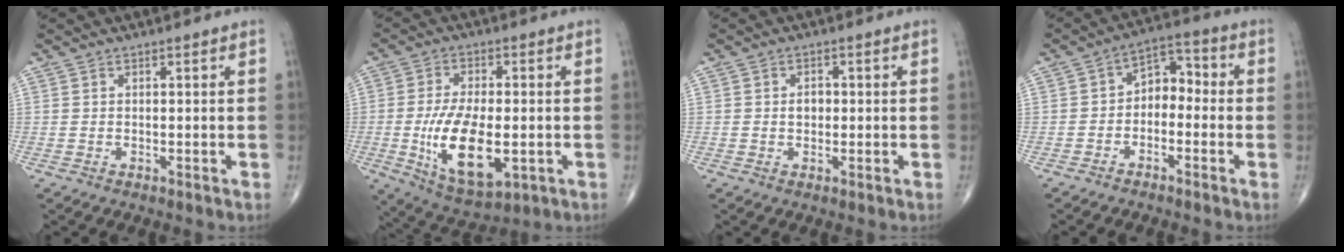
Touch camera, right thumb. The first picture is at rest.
{"total": 14.8, "force": [-2.8, 7.0, 12.8], "torque": [-0.225, -0.010, -0.035]}
{"total": 2.2, "force": [0.0, 1.7, 1.4], "torque": [-0.012, 0.005, -0.002]}
{"total": 6.5, "force": [-1.6, 4.5, 4.4], "torque": [-0.044, 0.042, -0.042]}